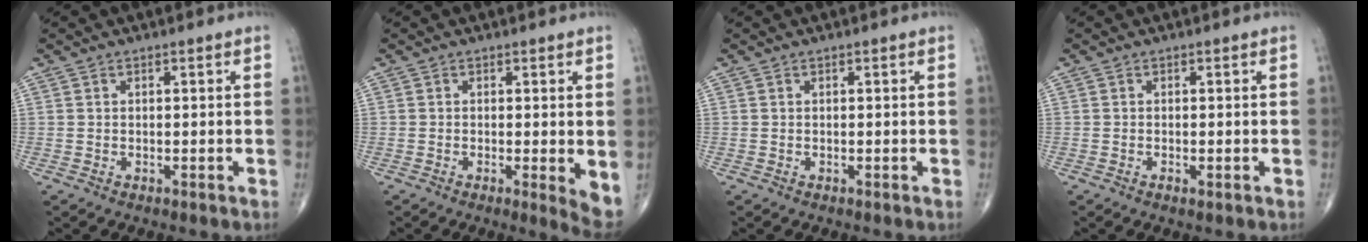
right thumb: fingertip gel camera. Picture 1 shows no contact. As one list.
[{"total": 4.1, "force": [-0.2, 0.8, 4.0], "torque": [-0.057, -0.012, -0.008]}, {"total": 0.0}, {"total": 0.9, "force": [-0.3, 0.3, 0.7], "torque": [-0.014, -0.002, -0.007]}]